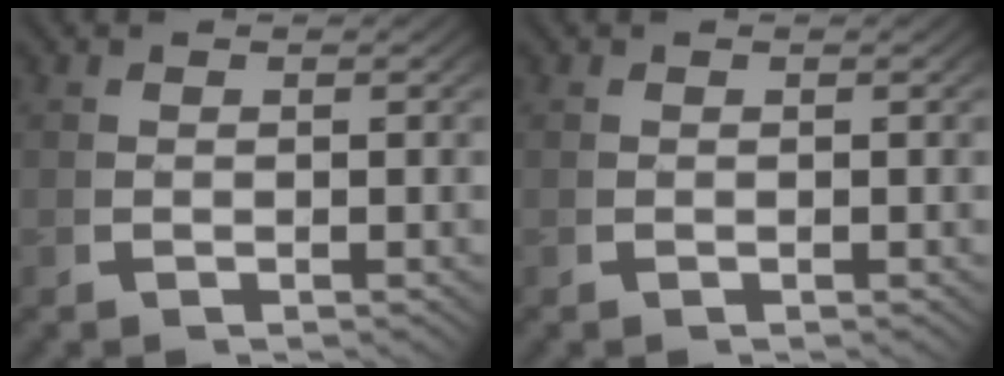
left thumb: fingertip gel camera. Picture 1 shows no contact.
{"total": 0.0}